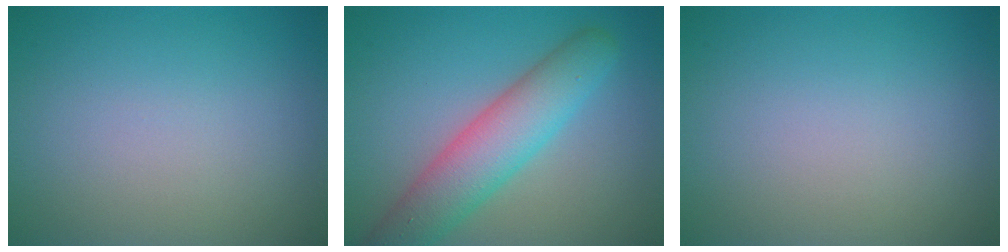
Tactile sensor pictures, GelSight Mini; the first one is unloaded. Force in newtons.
{"total": 6.2, "press": 6.2, "slide": 0.3}
{"total": 0.0}